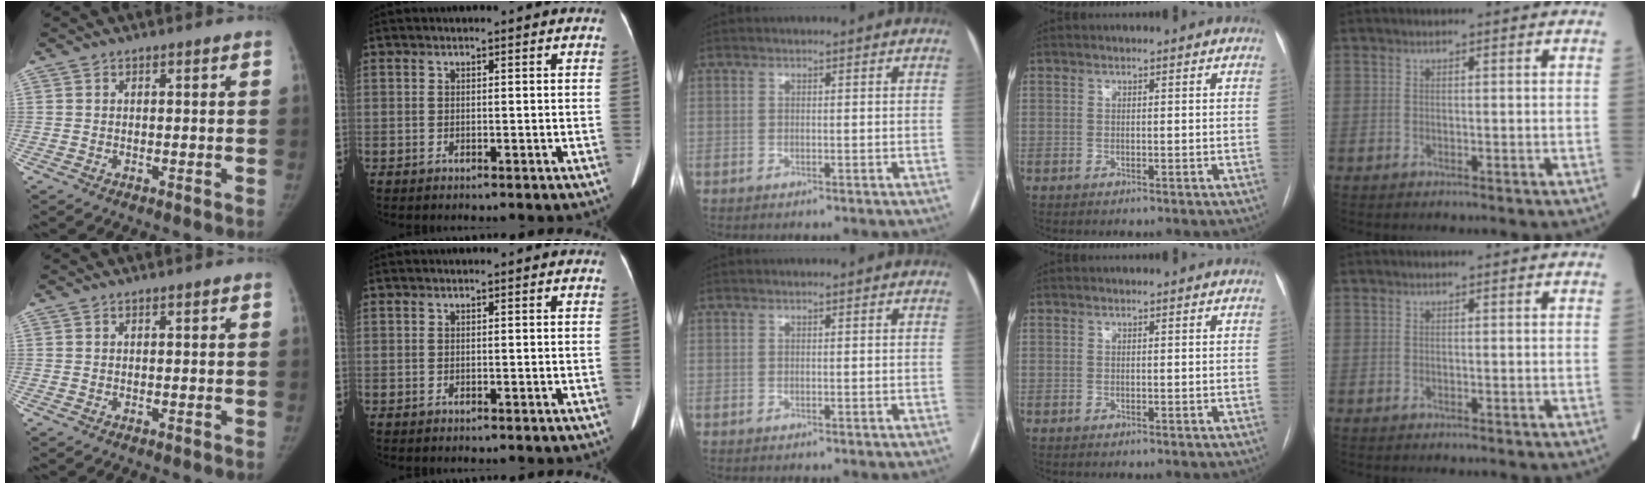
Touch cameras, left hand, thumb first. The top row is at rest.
{}